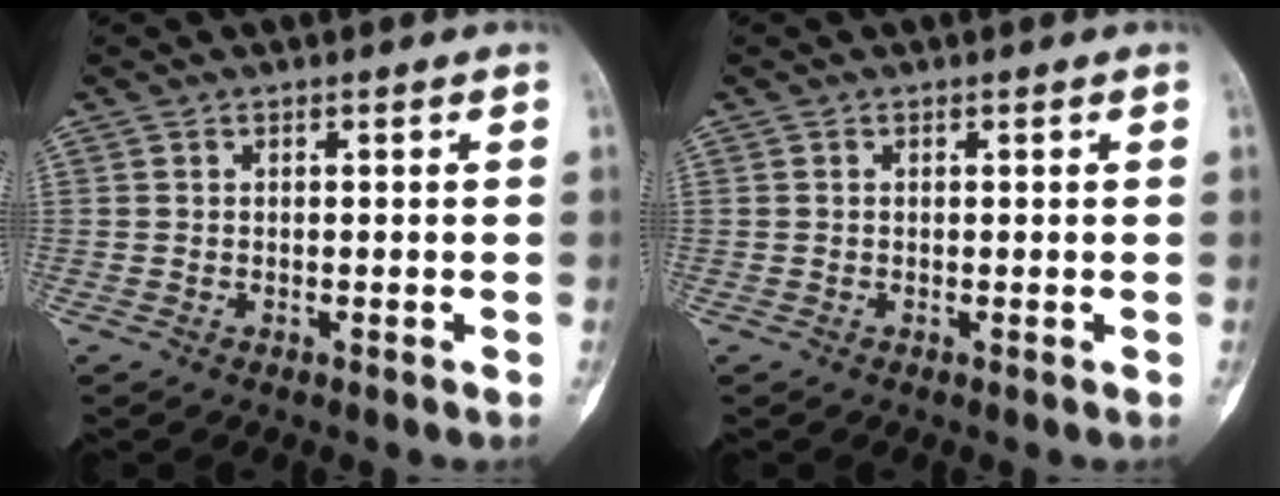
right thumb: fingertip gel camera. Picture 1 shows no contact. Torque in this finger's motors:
{"motor_torque": [0.42, 0.32, -0.13, 0.06, -0.02]}